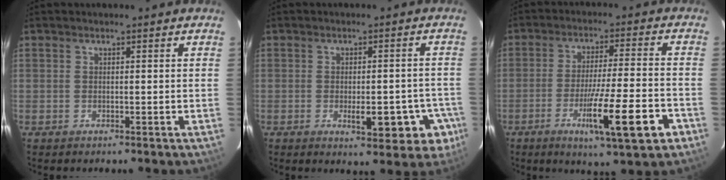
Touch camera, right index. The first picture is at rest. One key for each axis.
{"total": 9.3, "fx": -4.1, "fy": 3.7, "fz": 7.5, "tx": -0.073, "ty": 0.014, "tz": -0.046}
{"total": 13.3, "fx": -5.9, "fy": 0.7, "fz": 11.9, "tx": -0.194, "ty": -0.017, "tz": -0.086}